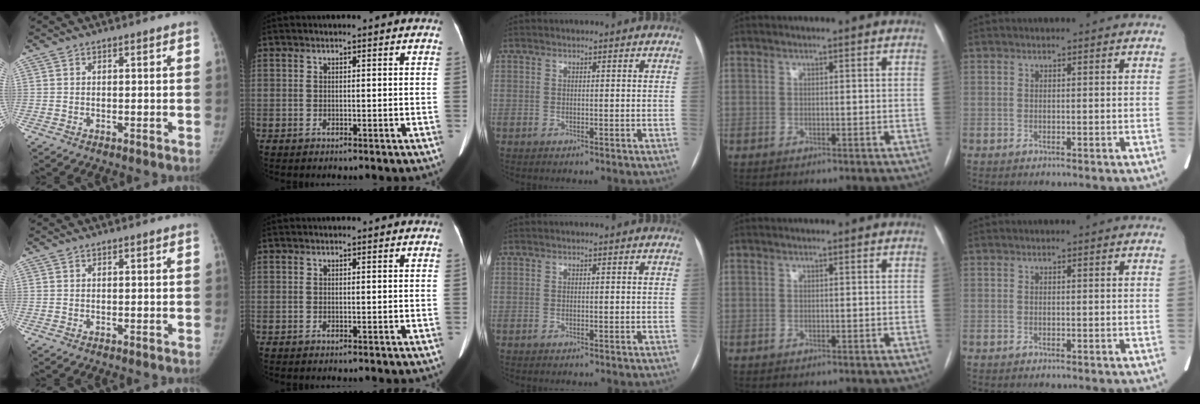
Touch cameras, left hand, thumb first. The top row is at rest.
{}